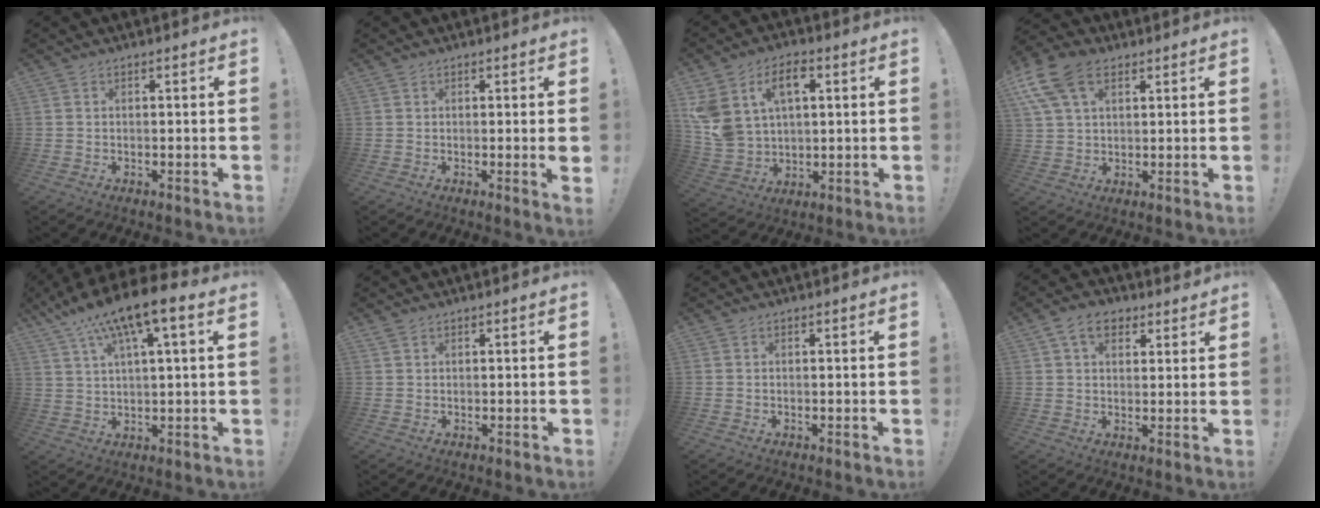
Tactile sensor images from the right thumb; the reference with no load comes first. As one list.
[{"total": 2.1, "force": [0.2, -0.3, 2.1], "torque": [-0.021, -0.009, -0.001]}, {"total": 13.8, "force": [5.9, 9.2, 8.4], "torque": [-0.167, -0.023, 0.108]}, {"total": 12.9, "force": [6.0, 8.0, 8.0], "torque": [-0.163, -0.017, 0.115]}, {"total": 12.6, "force": [6.5, 2.8, 10.4], "torque": [-0.180, -0.031, 0.107]}, {"total": 0.8, "force": [0.6, 0.3, 0.5], "torque": [-0.012, 0.001, 0.012]}, {"total": 0.0}, {"total": 8.0, "force": [4.1, 5.4, 4.4], "torque": [-0.066, -0.005, 0.077]}]